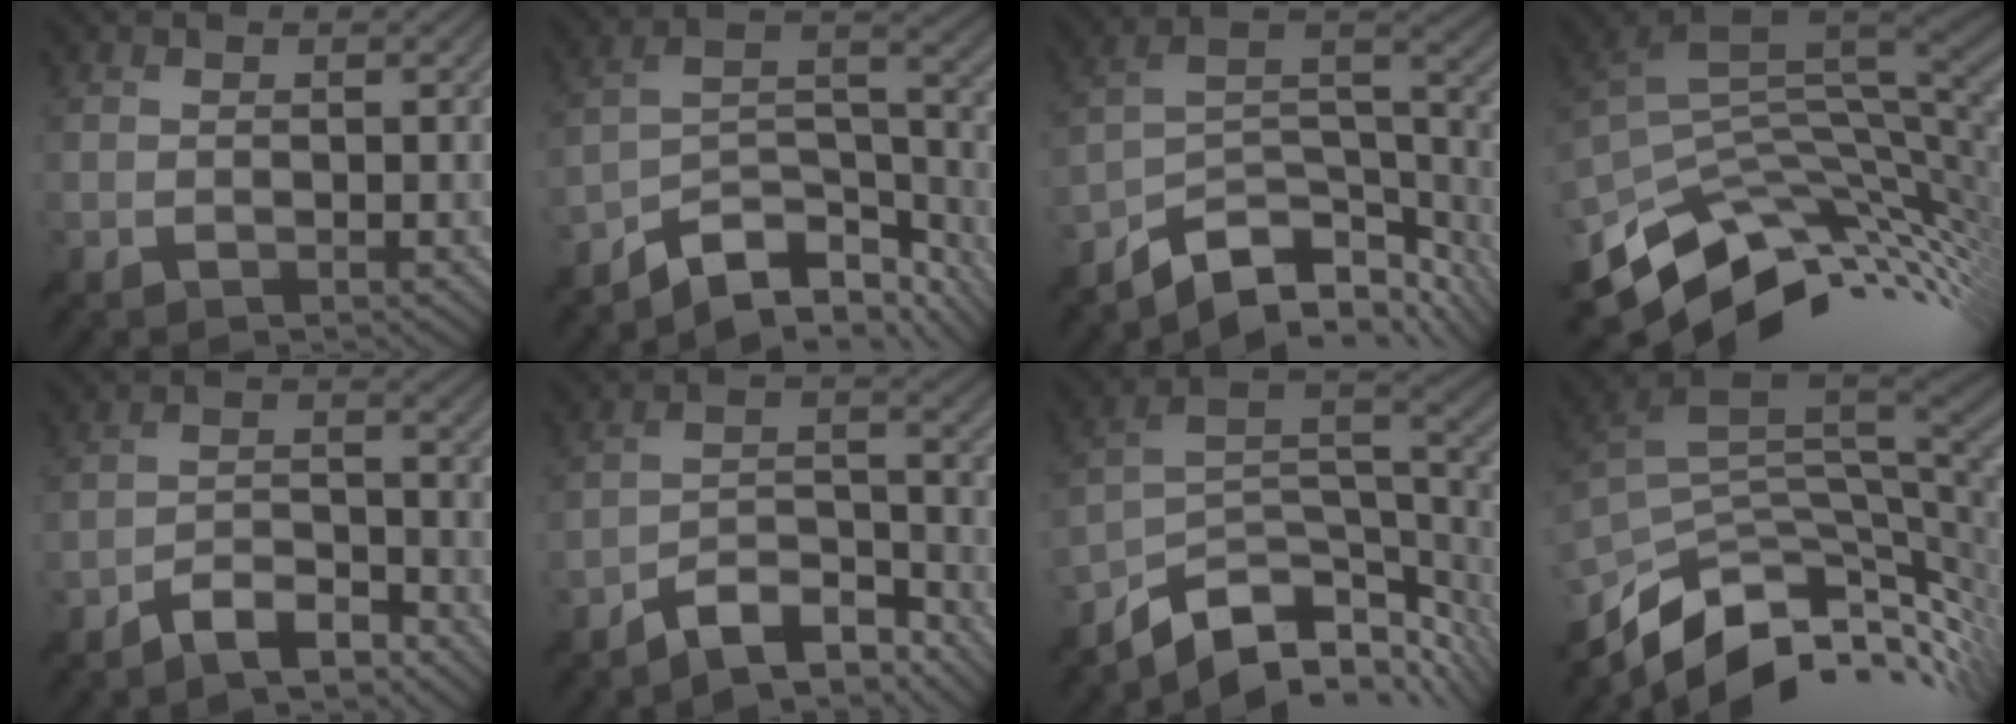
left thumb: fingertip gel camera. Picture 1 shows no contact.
{"total": 11.0, "force": [-8.7, 3.9, 5.5], "torque": [-0.078, -0.006, -0.160]}
{"total": 12.0, "force": [-9.0, 4.5, 6.4], "torque": [-0.104, -0.004, -0.150]}
{"total": 14.4, "force": [-4.0, 8.7, 10.7], "torque": [-0.223, -0.020, -0.066]}
{"total": 5.1, "force": [-4.2, 1.5, 2.4], "torque": [-0.039, 0.002, -0.082]}
{"total": 7.8, "force": [-6.6, 2.3, 3.5], "torque": [-0.058, 0.004, -0.125]}
{"total": 11.7, "force": [-8.0, 4.7, 7.1], "torque": [-0.127, -0.006, -0.129]}
{"total": 13.7, "force": [-5.0, 7.0, 10.6], "torque": [-0.225, -0.022, -0.079]}